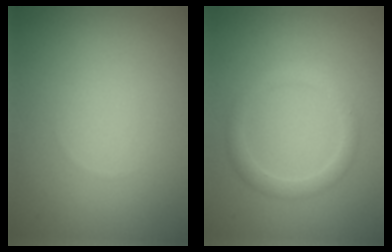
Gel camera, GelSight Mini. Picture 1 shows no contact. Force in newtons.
{"total": 1.9, "press": 1.9, "slide": 0.1}